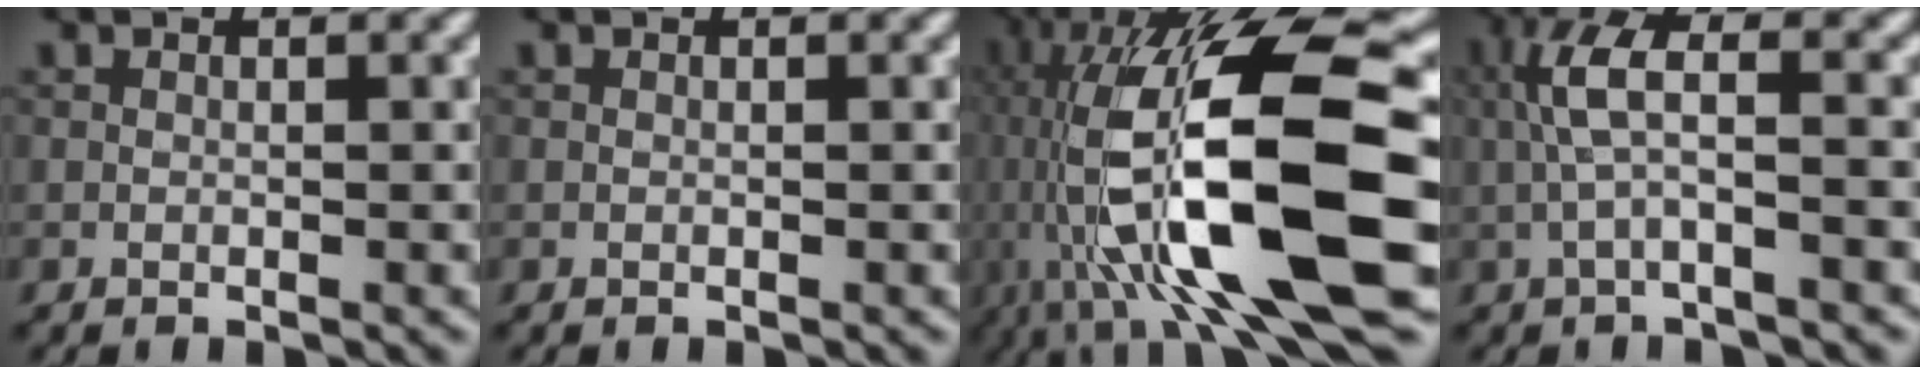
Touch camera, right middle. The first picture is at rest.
{"total": 0.0}
{"total": 17.2, "force": [-1.7, 5.4, 16.2], "torque": [-0.302, 0.029, -0.021]}
{"total": 4.0, "force": [-0.1, 0.8, 3.9], "torque": [-0.087, 0.022, -0.002]}